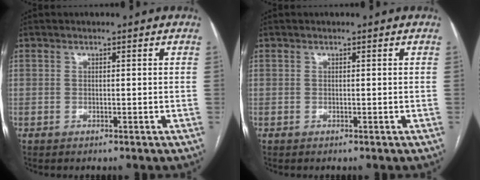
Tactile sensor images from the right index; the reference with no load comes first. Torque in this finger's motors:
{"motor_torque": [0.10, 0.02, -0.09, 0.00]}